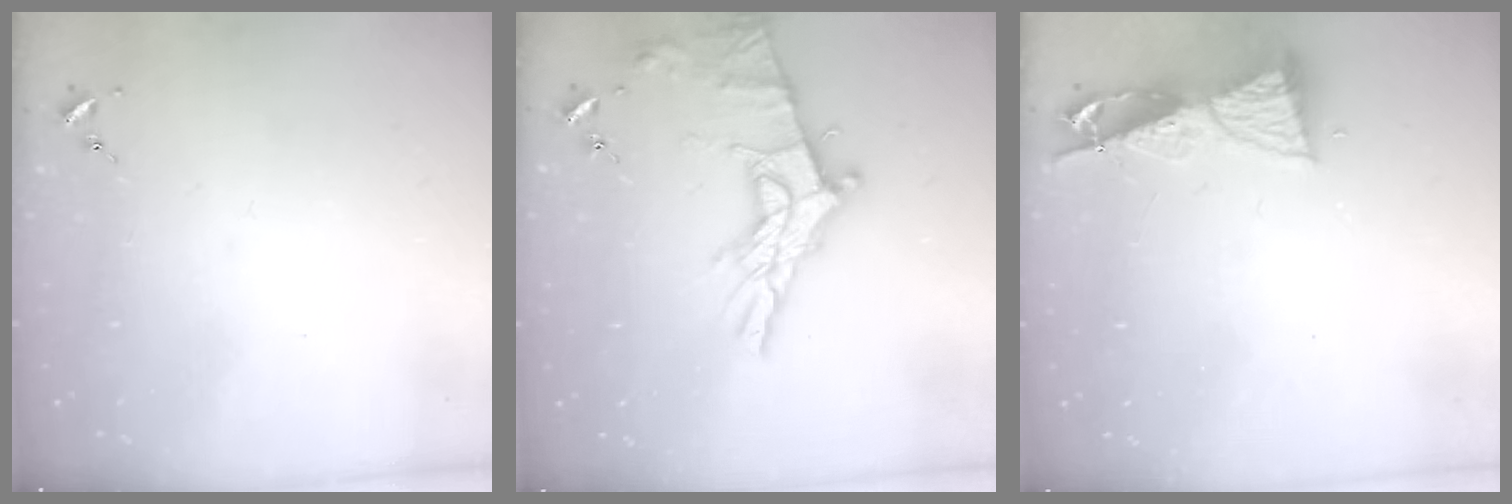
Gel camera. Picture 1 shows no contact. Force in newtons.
{"total": 16.2, "press": 16.1, "slide": 1.0}
{"total": 8.7, "press": 8.6, "slide": 1.0}